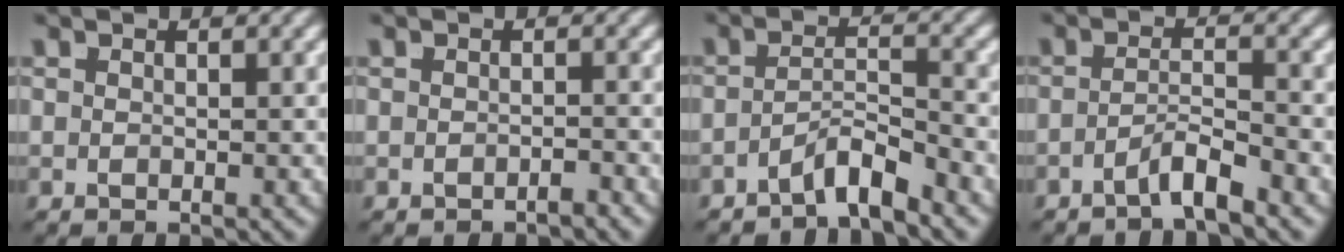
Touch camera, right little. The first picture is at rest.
{"total": 1.2, "force": [-1.1, -0.3, 0.0], "torque": [0.005, -0.003, -0.018]}
{"total": 3.5, "force": [-3.1, 0.2, 1.8], "torque": [-0.019, -0.011, -0.049]}
{"total": 2.8, "force": [-2.3, -0.1, 1.5], "torque": [-0.019, -0.010, -0.039]}